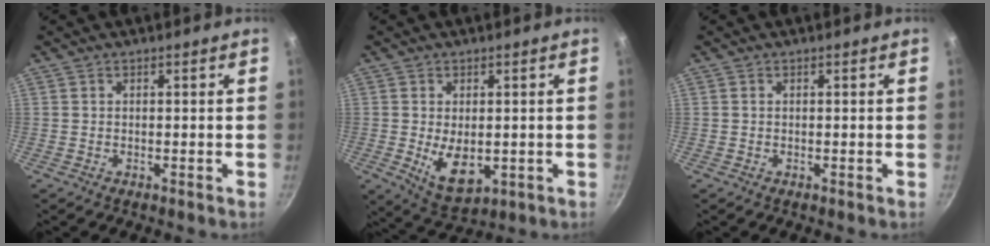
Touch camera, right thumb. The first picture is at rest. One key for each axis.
{"total": 8.1, "fx": -0.7, "fy": 4.7, "fz": 6.5, "tx": -0.099, "ty": -0.016, "tz": 0.007}
{"total": 0.0}